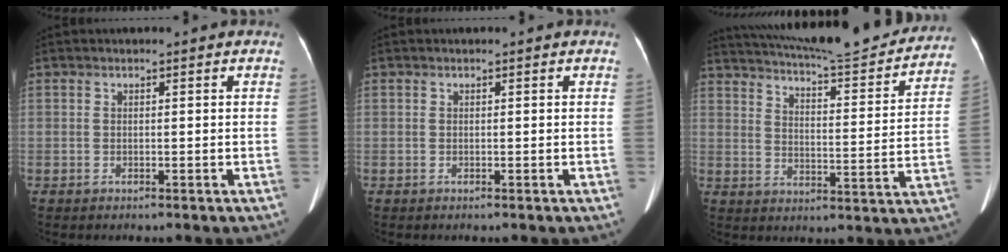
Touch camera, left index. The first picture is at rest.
{"total": 0.0}
{"total": 23.8, "force": [21.6, 2.9, 9.5], "torque": [-0.154, -0.050, 0.281]}